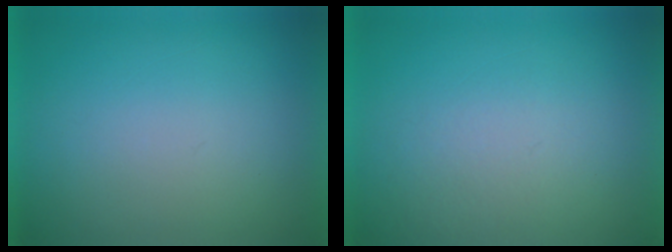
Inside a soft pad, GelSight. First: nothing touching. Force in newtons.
{"total": 3.3}